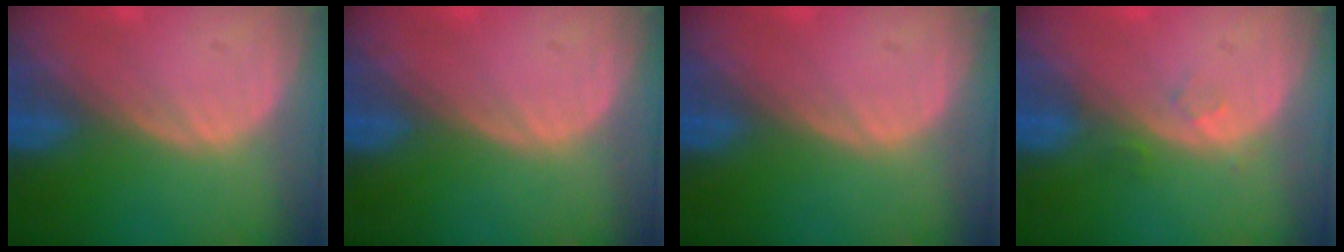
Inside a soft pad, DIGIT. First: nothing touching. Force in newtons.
{"total": 0.0}
{"total": 0.0}
{"total": 1.4, "press": 1.4, "slide": 0.1}